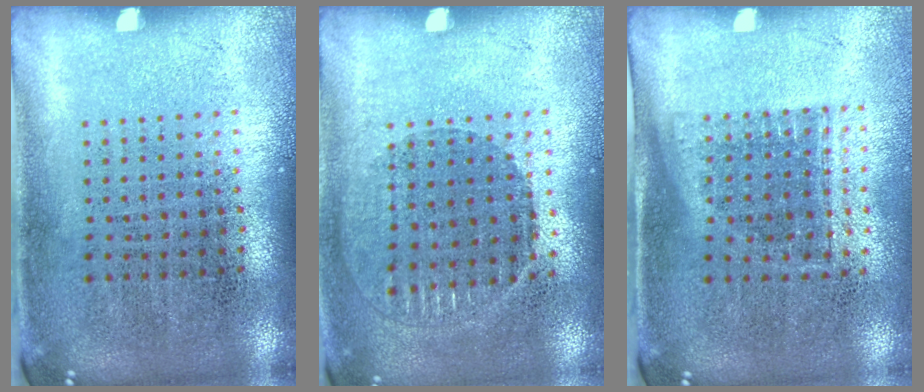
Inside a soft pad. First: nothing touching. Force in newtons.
{"total": 0.9, "press": 0.8, "slide": 0.4}
{"total": 1.2, "press": 0.9, "slide": 0.7}